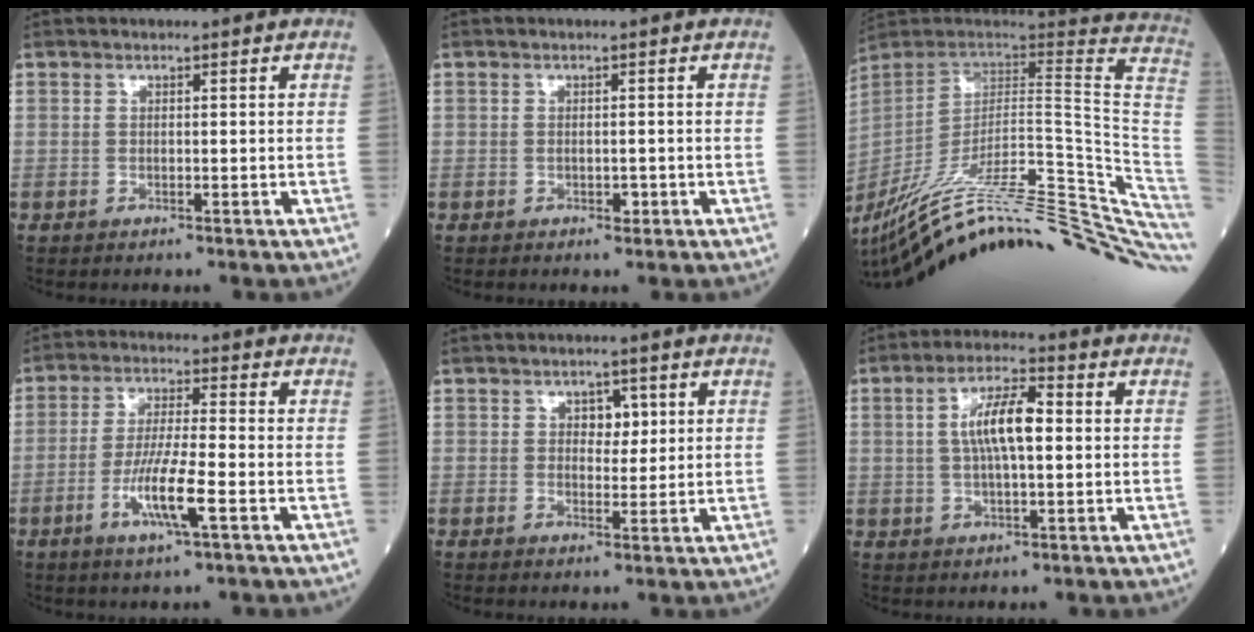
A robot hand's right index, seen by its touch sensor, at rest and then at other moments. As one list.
[{"total": 1.1, "force": [-0.4, 0.8, 0.7], "torque": [-0.009, 0.001, -0.003]}, {"total": 40.7, "force": [-32.3, 3.7, 24.3], "torque": [-0.268, -0.050, -0.450]}, {"total": 8.2, "force": [-3.1, 0.3, 7.6], "torque": [-0.149, -0.010, -0.058]}, {"total": 3.1, "force": [1.1, 2.0, 2.1], "torque": [-0.021, 0.003, 0.015]}, {"total": 7.8, "force": [1.0, 2.0, 7.5], "torque": [-0.144, 0.016, 0.016]}]